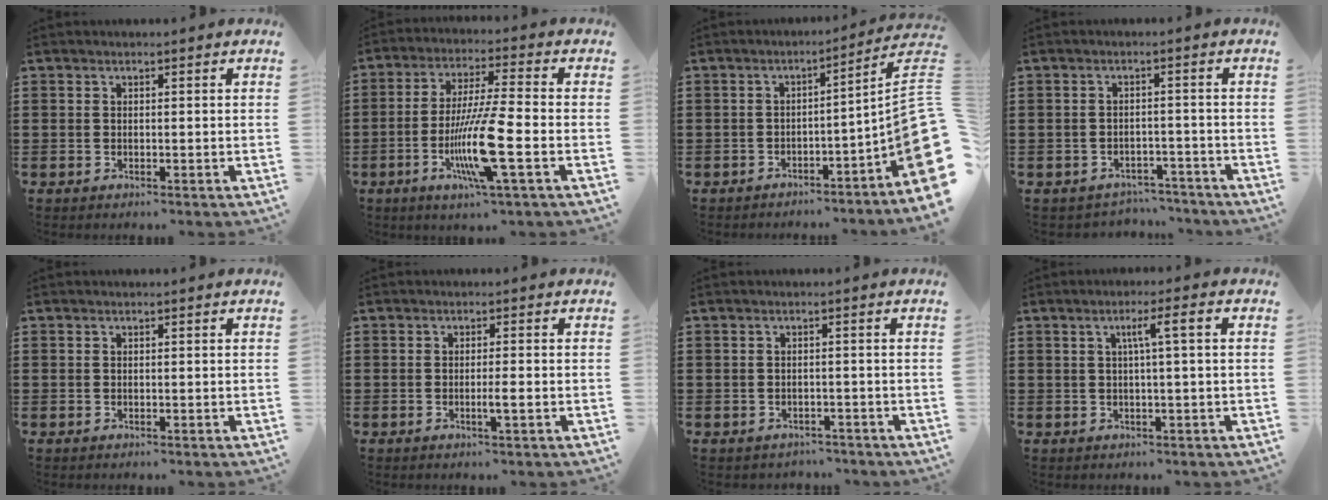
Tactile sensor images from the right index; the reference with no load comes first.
{"total": 11.7, "force": [-3.8, 0.8, 11.0], "torque": [-0.222, -0.017, -0.075]}
{"total": 7.3, "force": [-2.2, 0.9, 6.9], "torque": [-0.098, -0.023, -0.042]}
{"total": 2.6, "force": [-2.5, 0.7, 0.1], "torque": [-0.010, 0.000, -0.053]}
{"total": 0.0}
{"total": 2.2, "force": [-0.7, -0.1, 2.1], "torque": [-0.040, -0.008, -0.015]}
{"total": 1.2, "force": [-1.1, 0.4, 0.0], "torque": [-0.006, 0.002, -0.026]}
{"total": 3.6, "force": [0.4, -0.2, 3.6], "torque": [-0.065, -0.002, 0.002]}